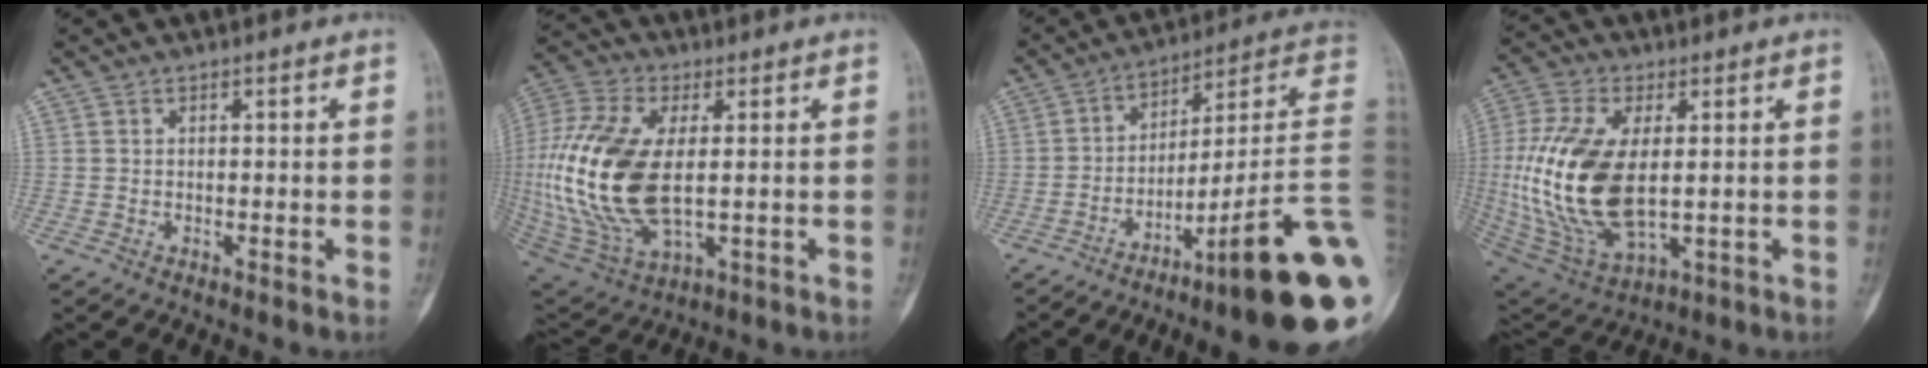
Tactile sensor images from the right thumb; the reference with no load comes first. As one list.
[{"total": 22.4, "force": [0.5, 11.6, 19.2], "torque": [-0.427, -0.011, 0.019]}, {"total": 24.1, "force": [-8.2, 1.2, 22.6], "torque": [-0.235, 0.076, -0.118]}, {"total": 21.1, "force": [0.5, 10.9, 18.1], "torque": [-0.387, -0.012, 0.023]}]